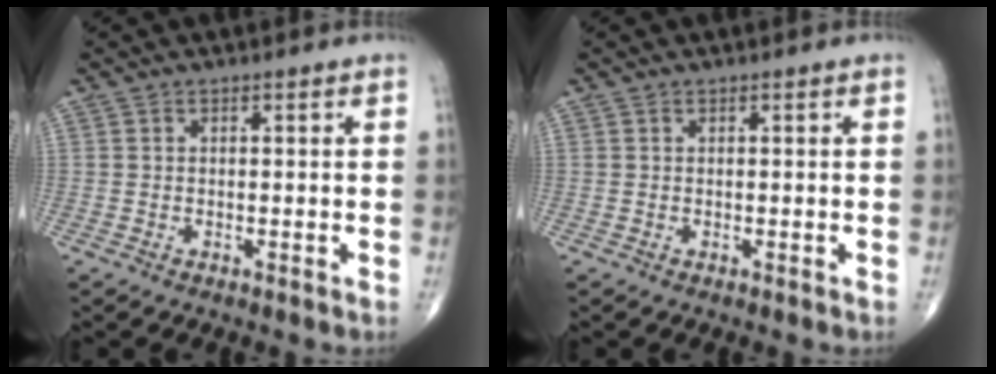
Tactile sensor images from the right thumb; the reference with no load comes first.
{"total": 0.0}